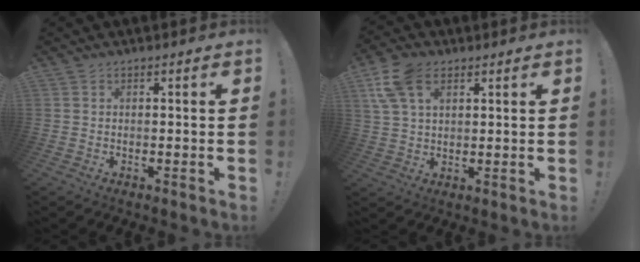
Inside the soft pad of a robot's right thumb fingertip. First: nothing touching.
{"total": 10.5, "force": [4.8, 6.3, 6.9], "torque": [-0.140, -0.005, 0.092]}